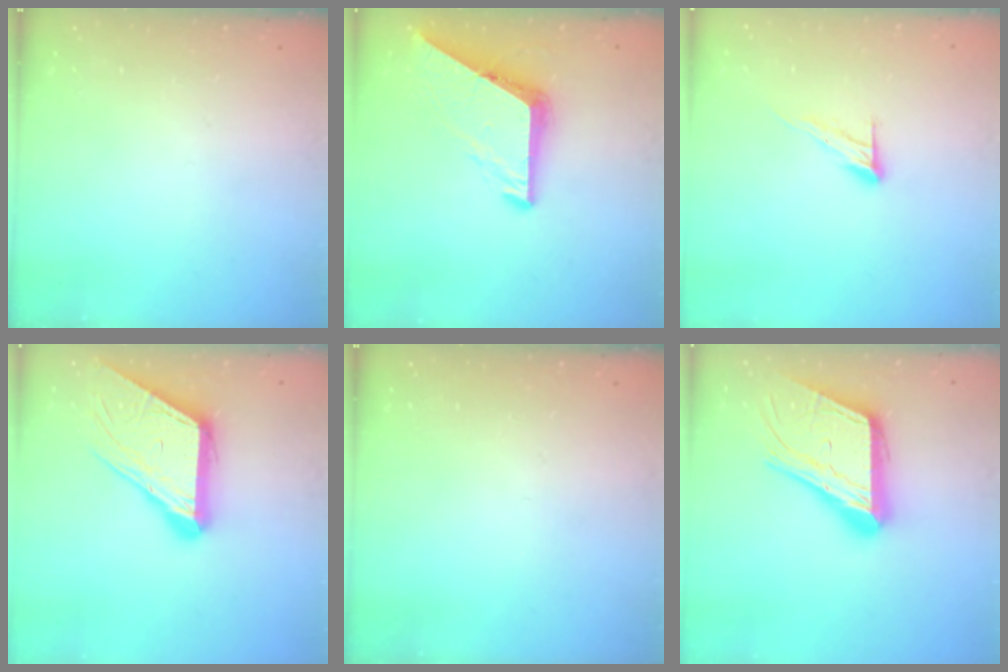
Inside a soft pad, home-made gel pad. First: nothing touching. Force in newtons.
{"total": 8.2, "press": 8.2, "slide": 0.6}
{"total": 8.8, "press": 8.7, "slide": 0.2}
{"total": 14.0, "press": 13.9, "slide": 1.9}
{"total": 0.0}
{"total": 20.7, "press": 20.5, "slide": 3.2}